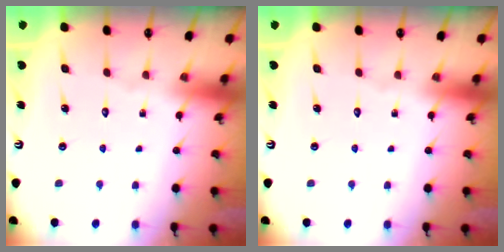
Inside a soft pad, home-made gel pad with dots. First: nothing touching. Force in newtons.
{"total": 0.0}